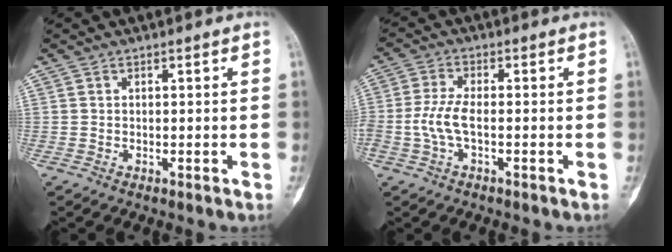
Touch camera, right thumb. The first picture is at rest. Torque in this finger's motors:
{"motor_torque": [0.45, 0.28, 1.27, -0.37, 0.36]}